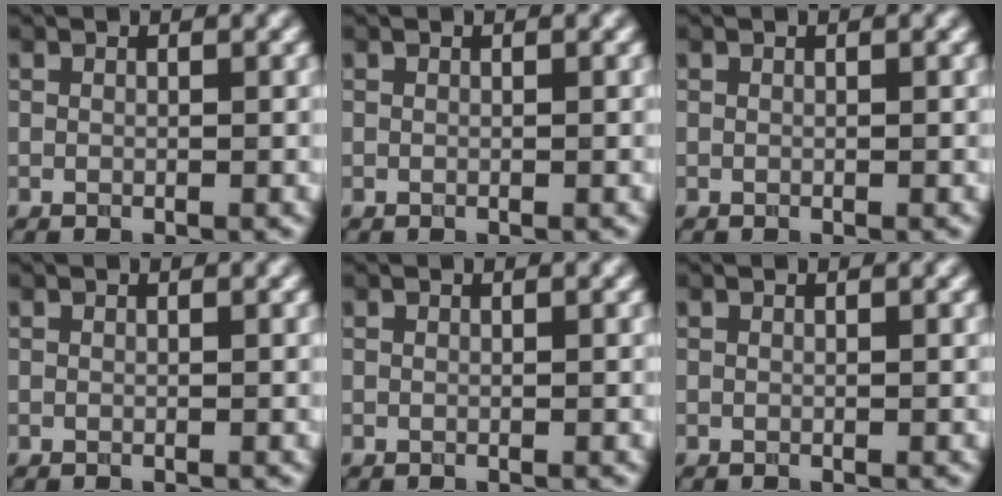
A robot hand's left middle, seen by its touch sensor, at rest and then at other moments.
{"total": 0.0}
{"total": 0.0}
{"total": 0.0}
{"total": 0.0}
{"total": 0.0}